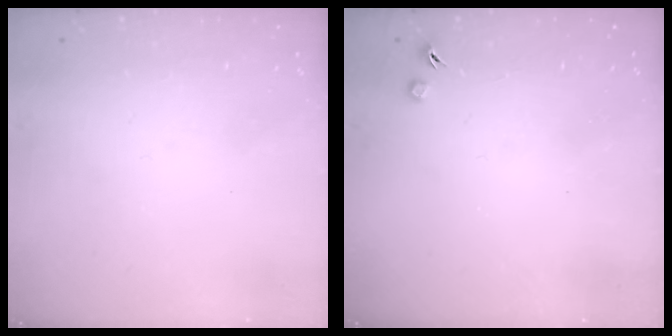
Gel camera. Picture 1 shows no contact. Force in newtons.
{"total": 3.0, "press": 2.9, "slide": 0.5}